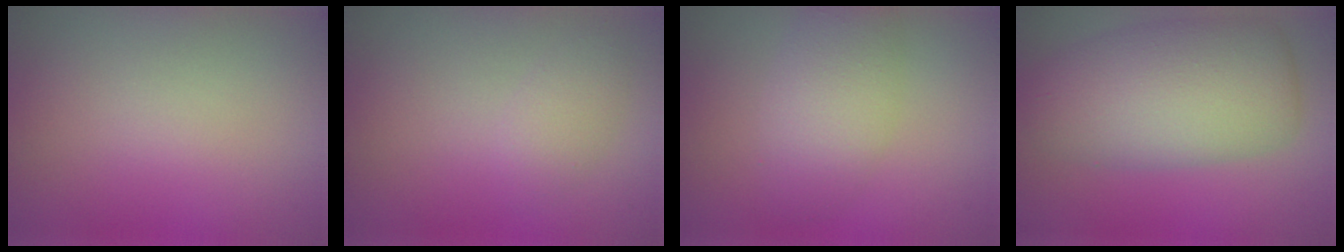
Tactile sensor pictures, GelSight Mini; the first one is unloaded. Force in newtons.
{"total": 1.7, "press": 1.7, "slide": 0.1}
{"total": 3.9, "press": 3.9, "slide": 0.2}
{"total": 9.9, "press": 9.9, "slide": 0.2}